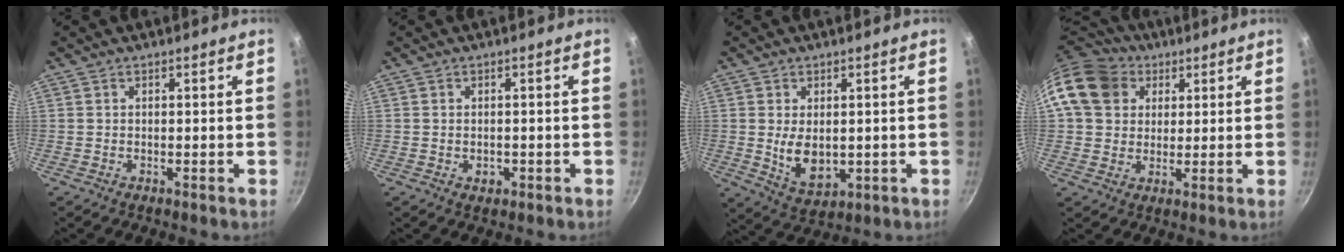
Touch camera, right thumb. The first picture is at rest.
{"total": 1.9, "force": [-0.6, 1.3, 1.2], "torque": [-0.016, 0.001, -0.008]}
{"total": 7.6, "force": [0.2, 4.8, 5.9], "torque": [-0.092, -0.018, 0.020]}
{"total": 13.7, "force": [4.8, 11.2, 6.3], "torque": [-0.101, 0.013, 0.077]}